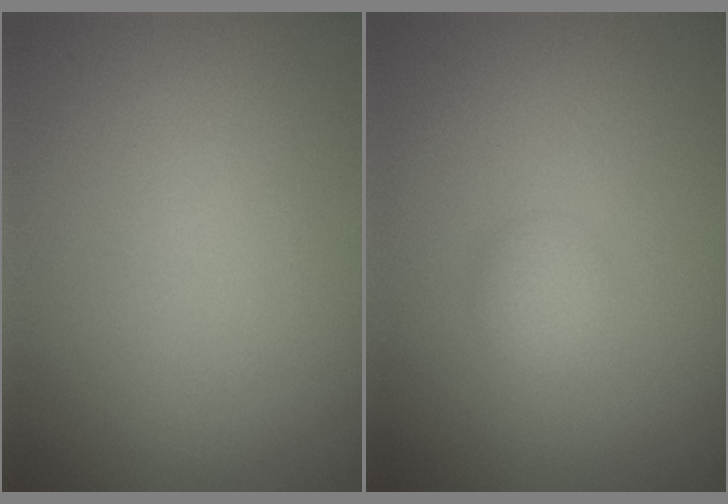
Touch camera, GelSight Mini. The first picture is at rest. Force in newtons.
{"total": 1.3, "press": 1.3, "slide": 0.1}